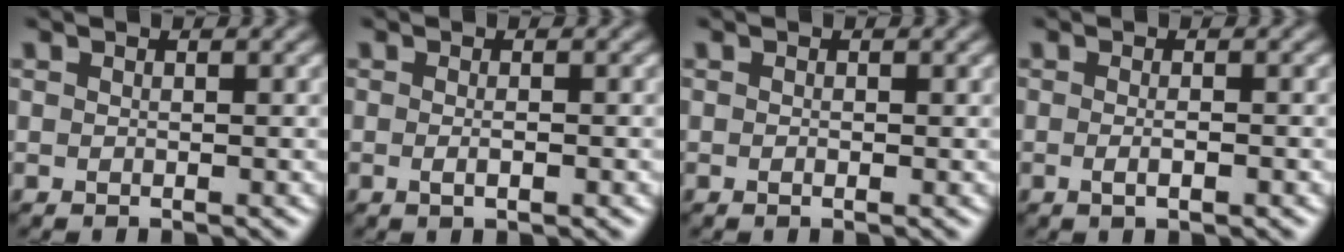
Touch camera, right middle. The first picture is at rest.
{"total": 1.5, "force": [-0.3, 0.5, 1.4], "torque": [-0.003, -0.004, -0.007]}
{"total": 0.0}
{"total": 1.9, "force": [-0.3, 0.7, 1.7], "torque": [-0.004, -0.003, -0.011]}